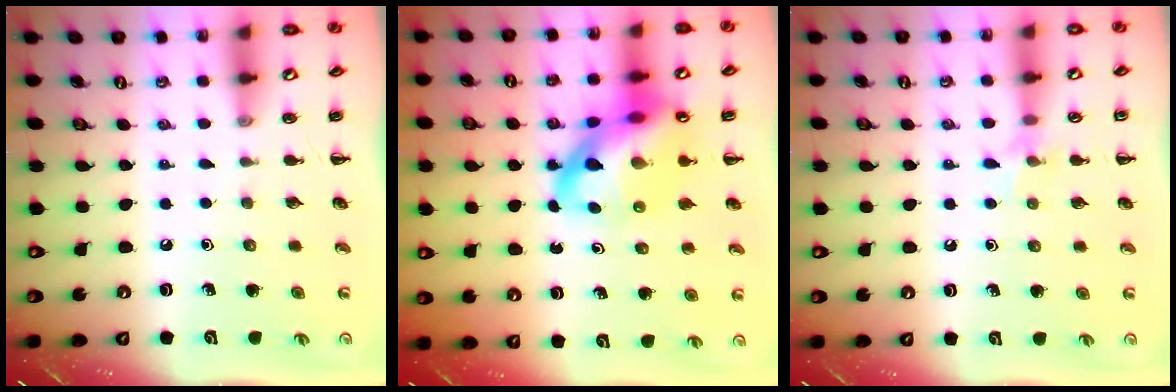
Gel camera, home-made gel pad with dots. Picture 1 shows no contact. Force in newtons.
{"total": 18.4, "press": 18.0, "slide": 3.8}
{"total": 6.3, "press": 6.1, "slide": 1.4}